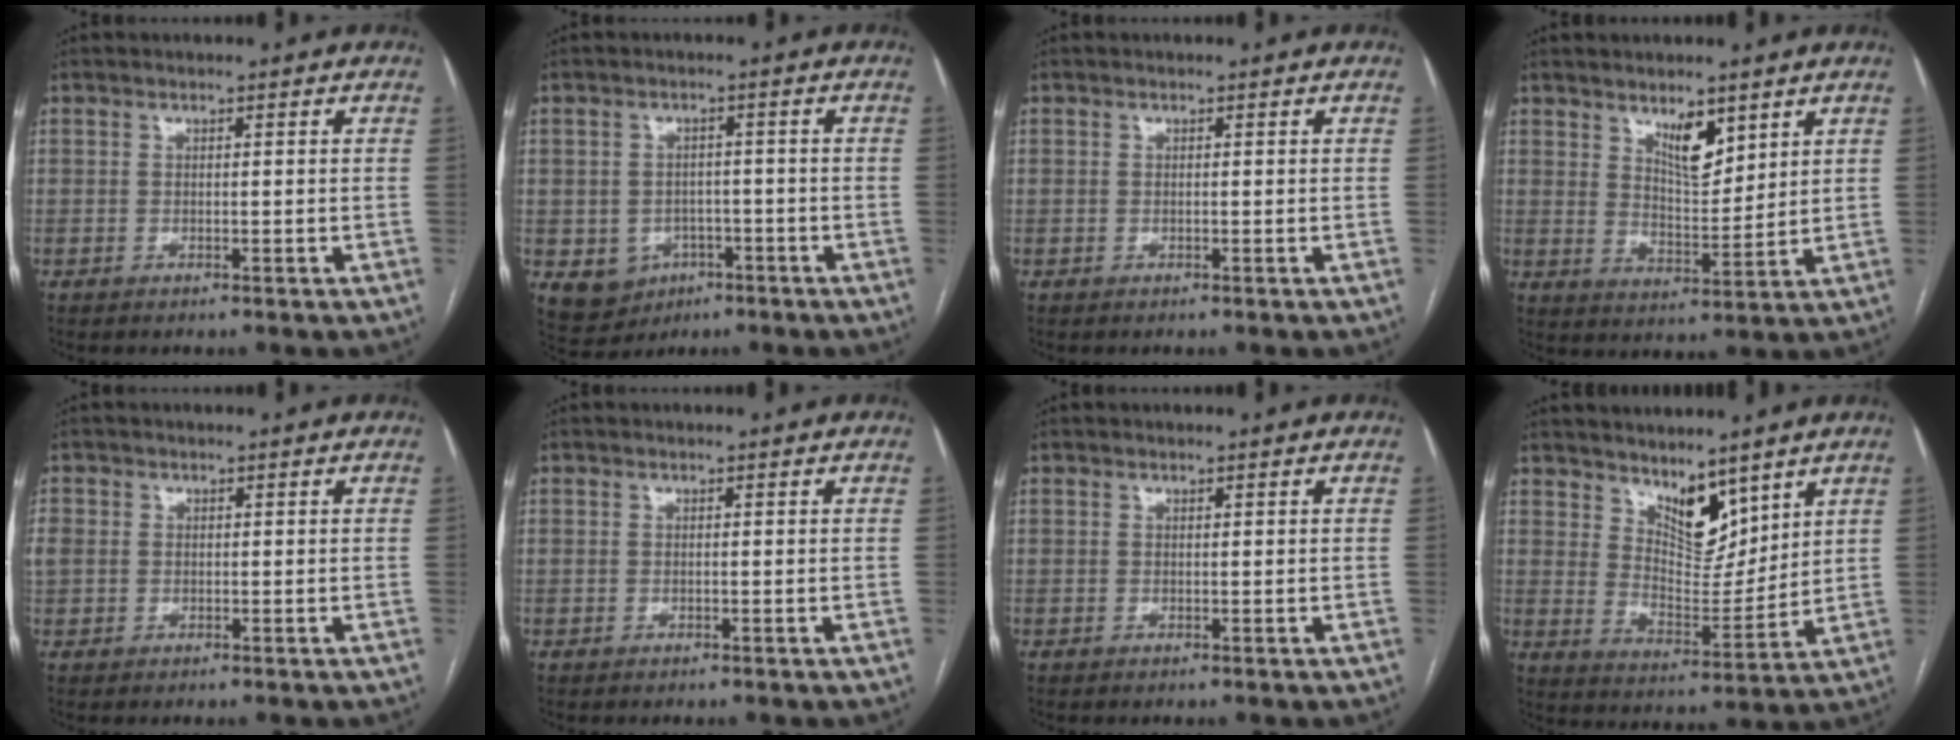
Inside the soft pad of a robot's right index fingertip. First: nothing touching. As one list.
[{"total": 7.1, "force": [-2.8, 6.1, 2.2], "torque": [-0.040, 0.006, -0.029]}, {"total": 0.0}, {"total": 6.2, "force": [3.9, 2.2, 4.2], "torque": [-0.076, -0.009, 0.073]}, {"total": 3.4, "force": [0.2, 3.0, 1.6], "torque": [-0.058, 0.018, 0.011]}, {"total": 0.0}, {"total": 0.0}, {"total": 8.2, "force": [5.9, 3.7, 4.3], "torque": [-0.069, -0.006, 0.113]}]